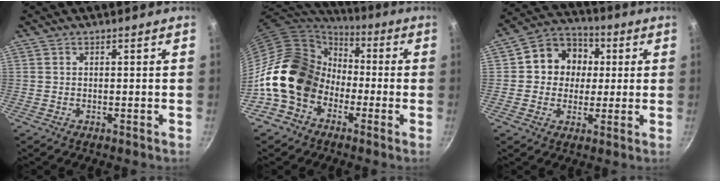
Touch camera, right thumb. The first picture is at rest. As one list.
[{"total": 17.8, "force": [-3.6, 14.1, 10.2], "torque": [-0.144, 0.053, -0.077]}, {"total": 11.2, "force": [1.5, 10.0, 4.9], "torque": [-0.042, 0.017, 0.005]}]